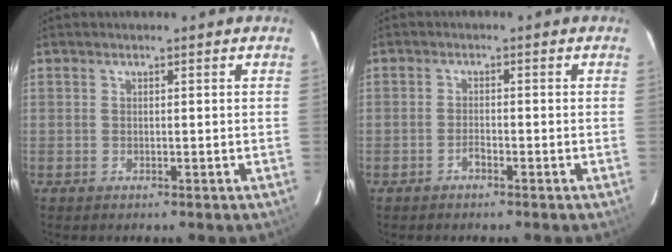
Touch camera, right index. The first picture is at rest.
{"total": 1.4, "force": [-1.1, 0.4, 0.8], "torque": [-0.019, 0.003, -0.023]}